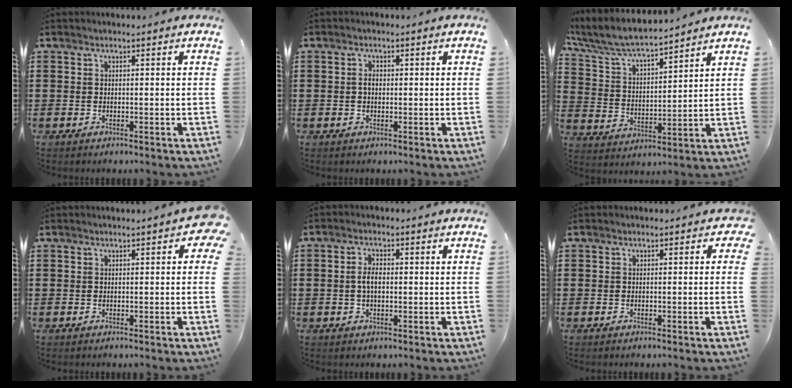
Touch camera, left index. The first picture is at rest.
{"total": 1.5, "force": [0.1, 0.9, 1.2], "torque": [-0.025, 0.005, 0.001]}
{"total": 7.0, "force": [6.5, 0.8, 2.6], "torque": [-0.080, -0.037, 0.109]}
{"total": 1.4, "force": [0.3, 0.4, 1.3], "torque": [-0.018, 0.000, 0.004]}
{"total": 2.9, "force": [0.1, 1.3, 2.6], "torque": [-0.059, 0.001, -0.002]}
{"total": 0.7, "force": [-0.3, 0.5, 0.4], "torque": [-0.009, 0.003, -0.007]}